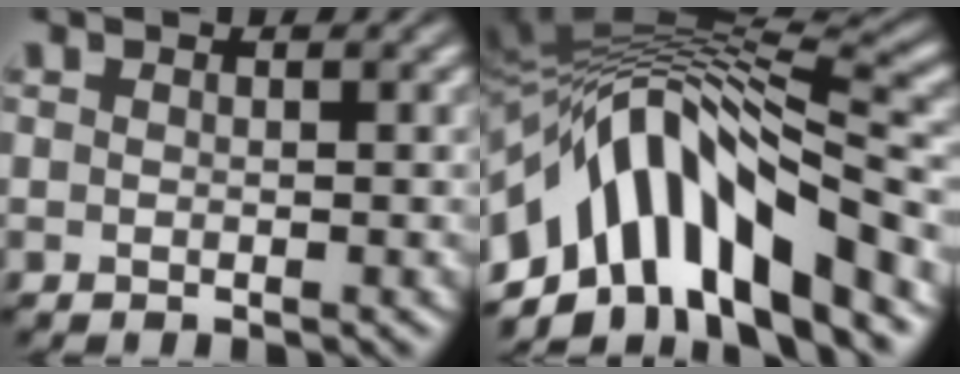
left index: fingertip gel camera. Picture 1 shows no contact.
{"total": 12.3, "force": [-5.2, 5.1, 9.9], "torque": [-0.158, 0.013, -0.080]}